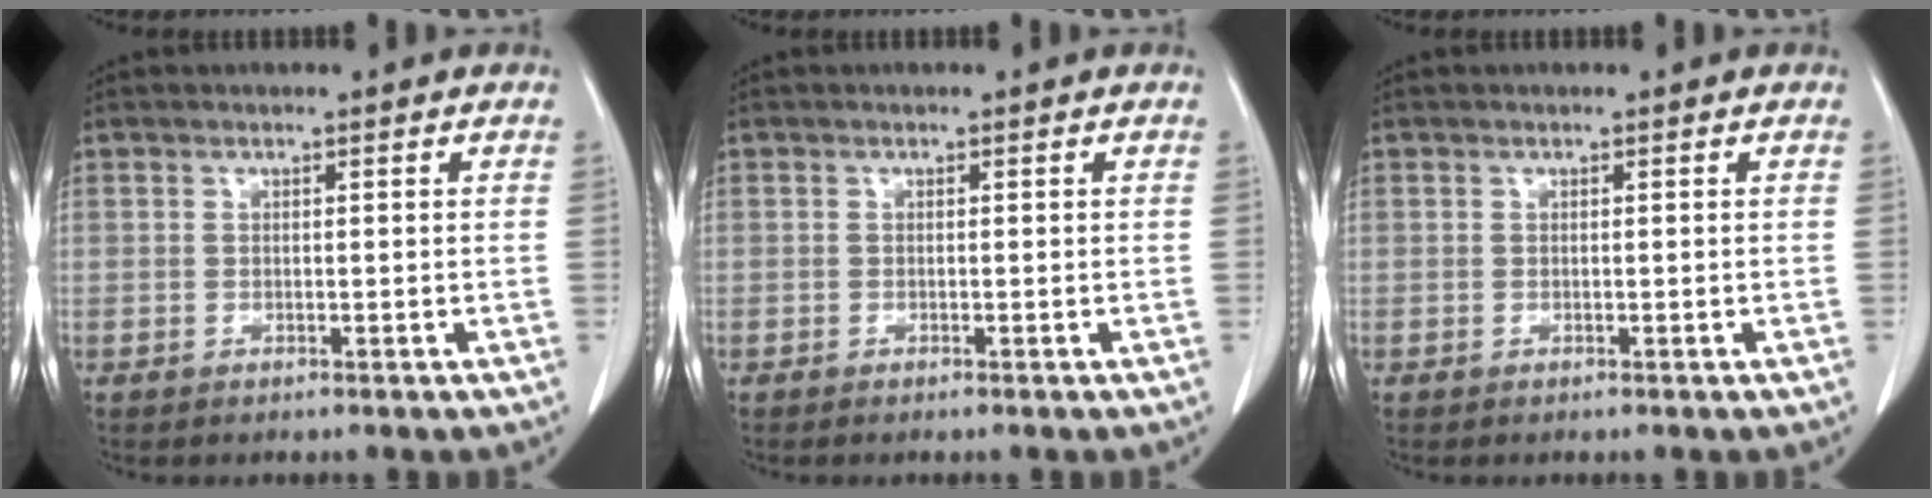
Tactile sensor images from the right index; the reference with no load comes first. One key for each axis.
{"total": 0.0}
{"total": 0.0}